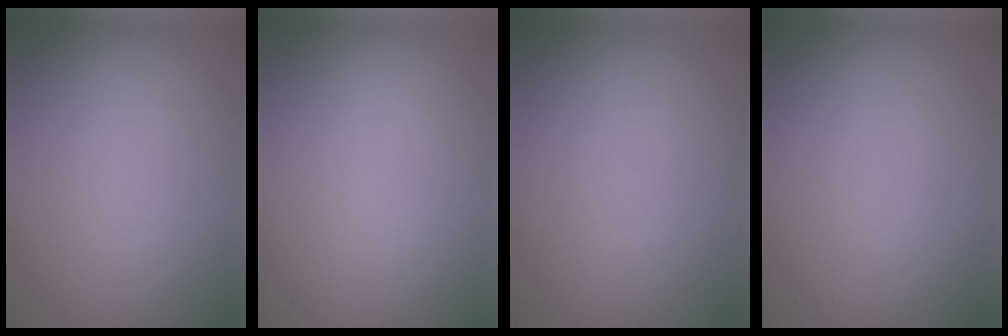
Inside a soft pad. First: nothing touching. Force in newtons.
{"total": 0.0}
{"total": 0.0}
{"total": 0.0}